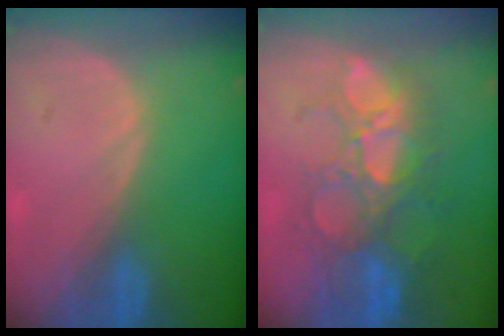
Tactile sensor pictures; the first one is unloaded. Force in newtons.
{"total": 10.9, "press": 9.5, "slide": 5.4}